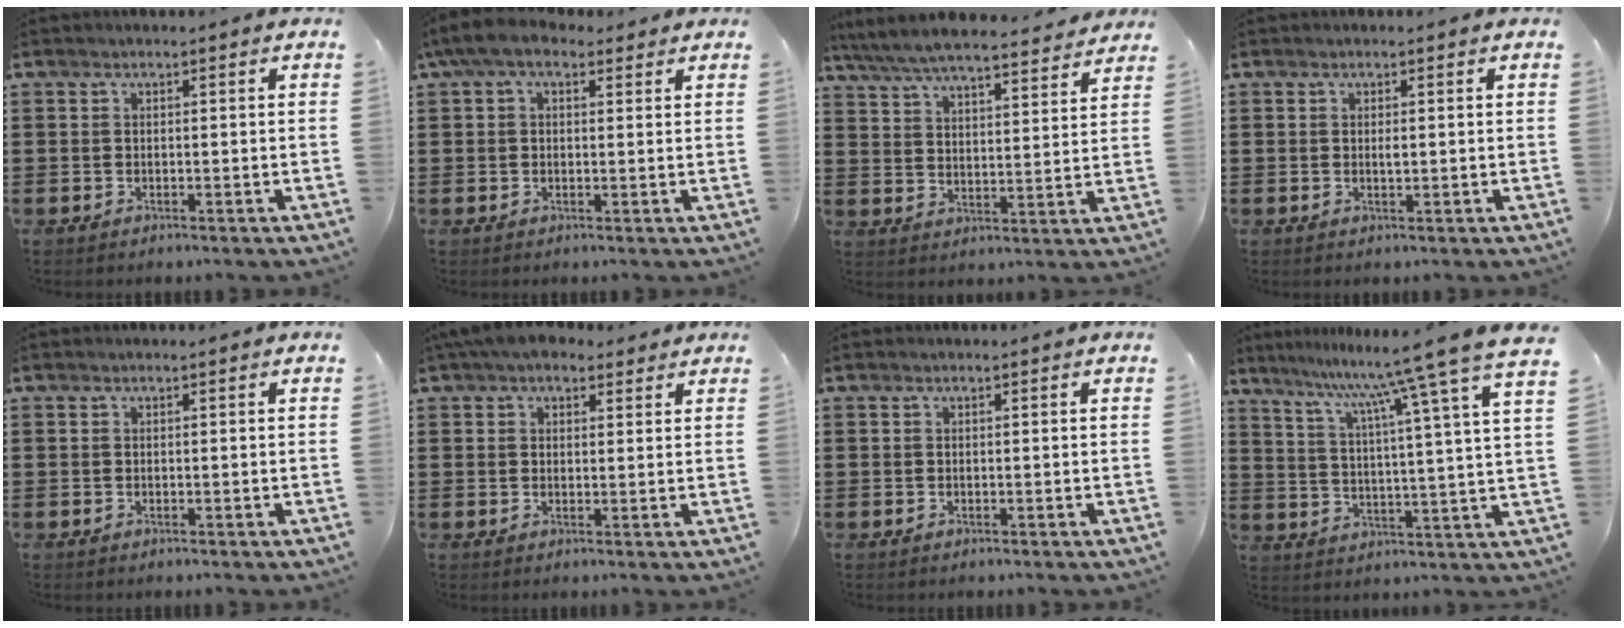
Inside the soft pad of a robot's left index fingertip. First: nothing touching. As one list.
[{"total": 5.1, "force": [3.2, 2.2, 3.4], "torque": [-0.073, 0.004, 0.058]}, {"total": 6.2, "force": [5.9, 0.1, 1.9], "torque": [-0.064, -0.036, 0.100]}, {"total": 1.0, "force": [0.1, 0.3, 0.9], "torque": [-0.019, 0.000, 0.002]}, {"total": 0.0}, {"total": 4.4, "force": [3.6, 1.9, 1.8], "torque": [-0.046, 0.003, 0.067]}, {"total": 0.0}, {"total": 10.2, "force": [8.8, -1.7, 4.9], "torque": [-0.125, -0.064, 0.138]}]